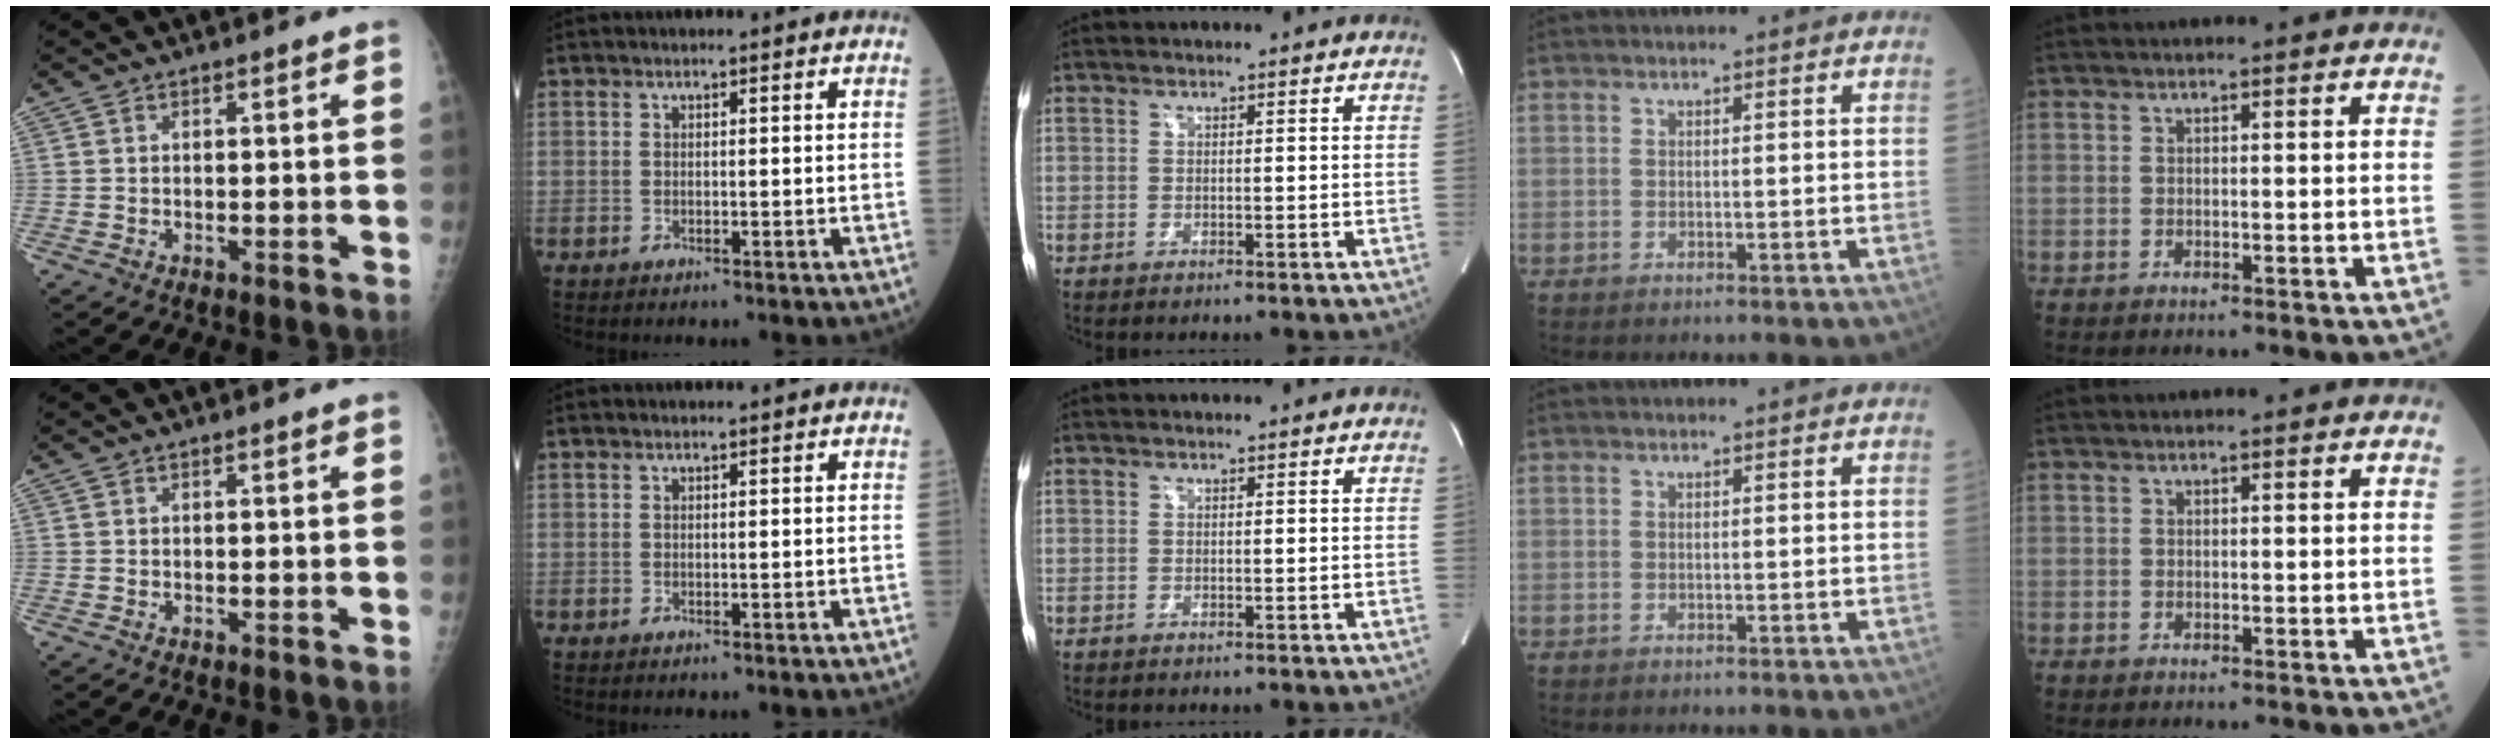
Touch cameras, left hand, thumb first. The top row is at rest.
{}